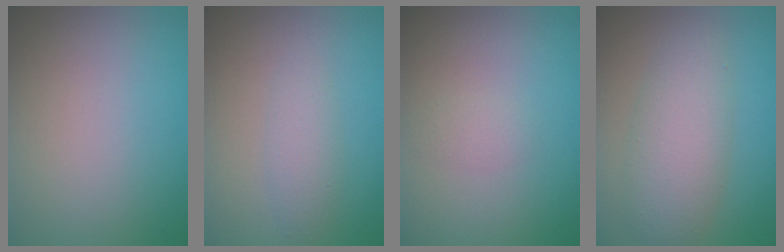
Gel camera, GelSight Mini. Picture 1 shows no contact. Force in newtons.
{"total": 1.8, "press": 1.8, "slide": 0.1}
{"total": 1.1, "press": 1.1, "slide": 0.0}
{"total": 4.9, "press": 4.9, "slide": 0.4}